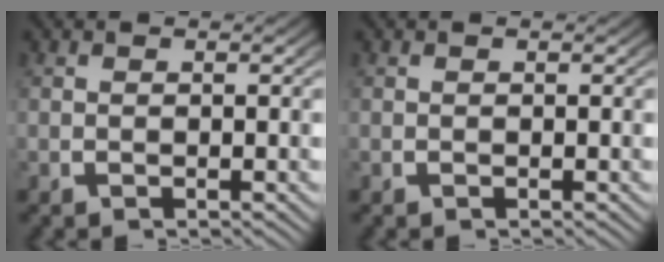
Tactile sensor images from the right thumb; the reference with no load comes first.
{"total": 0.0}